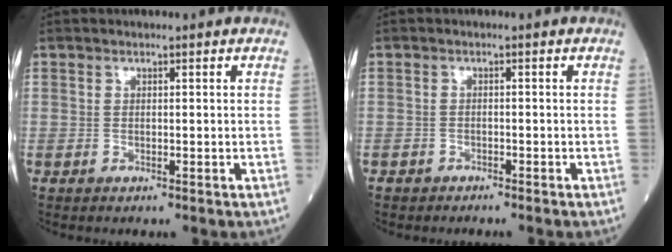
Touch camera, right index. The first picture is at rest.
{"total": 1.1, "force": [-1.0, 0.5, 0.1], "torque": [-0.008, 0.001, -0.018]}